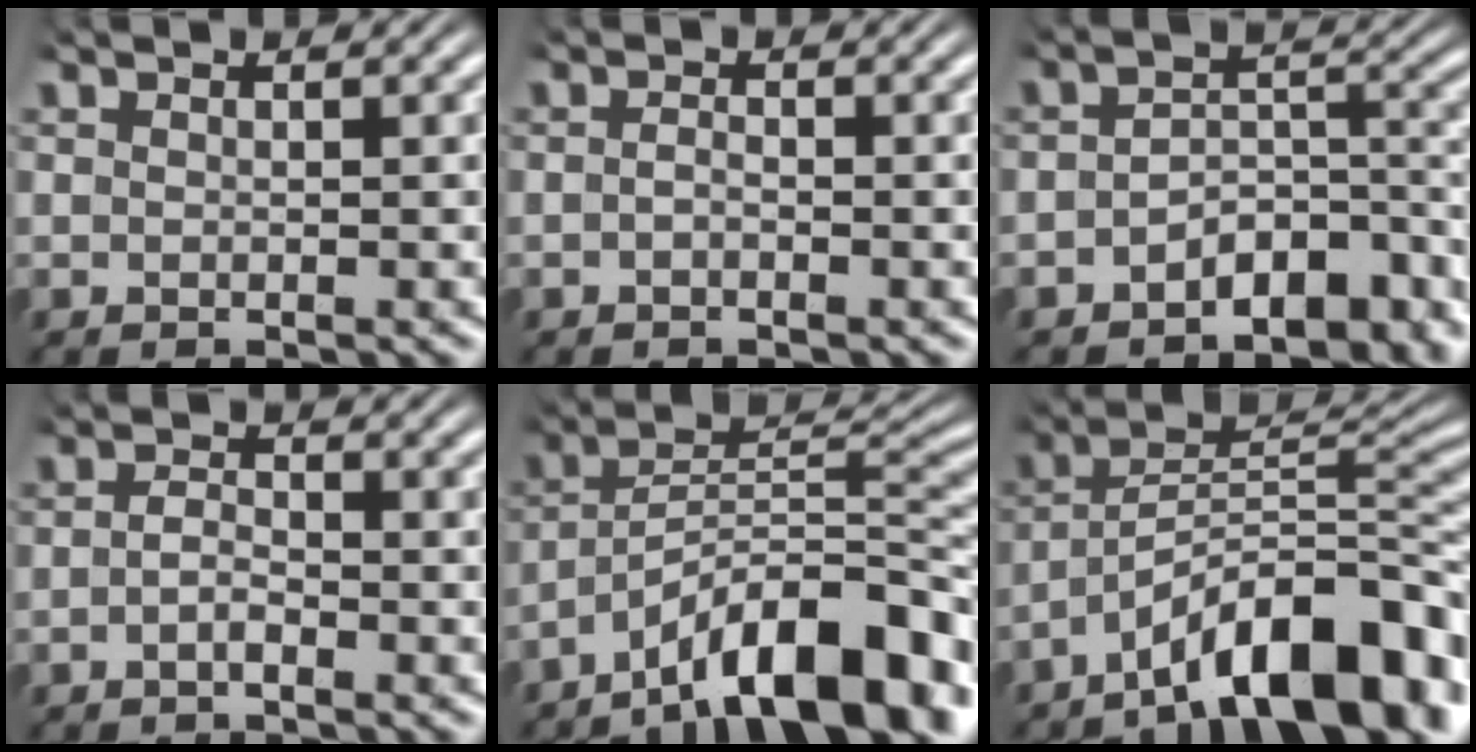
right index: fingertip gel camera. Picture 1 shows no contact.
{"total": 0.9, "force": [-0.7, 0.3, 0.5], "torque": [-0.013, -0.006, -0.012]}
{"total": 5.4, "force": [-3.5, 2.1, 3.5], "torque": [-0.043, -0.015, -0.052]}
{"total": 1.6, "force": [-1.2, 0.6, 1.0], "torque": [-0.022, -0.012, -0.018]}
{"total": 10.0, "force": [-4.2, 4.6, 7.8], "torque": [-0.122, -0.018, -0.064]}
{"total": 9.8, "force": [-4.0, 4.3, 7.8], "torque": [-0.120, -0.017, -0.059]}